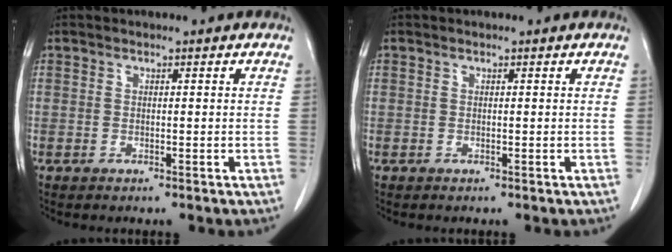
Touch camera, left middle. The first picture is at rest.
{"total": 0.0}